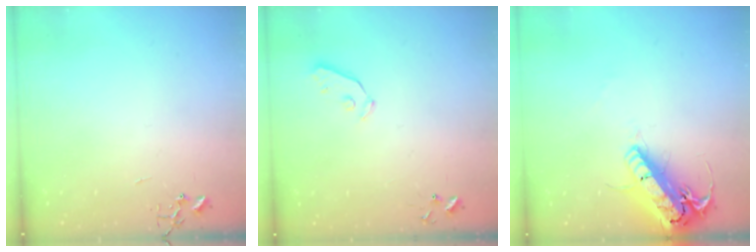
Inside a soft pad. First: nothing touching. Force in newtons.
{"total": 4.0, "press": 4.0, "slide": 0.2}
{"total": 20.0, "press": 19.6, "slide": 4.1}